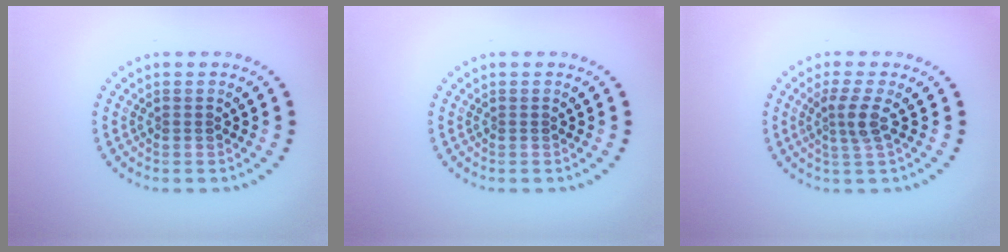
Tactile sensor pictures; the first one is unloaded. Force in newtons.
{"total": 0.0}
{"total": 2.3, "press": 1.8, "slide": 1.5}